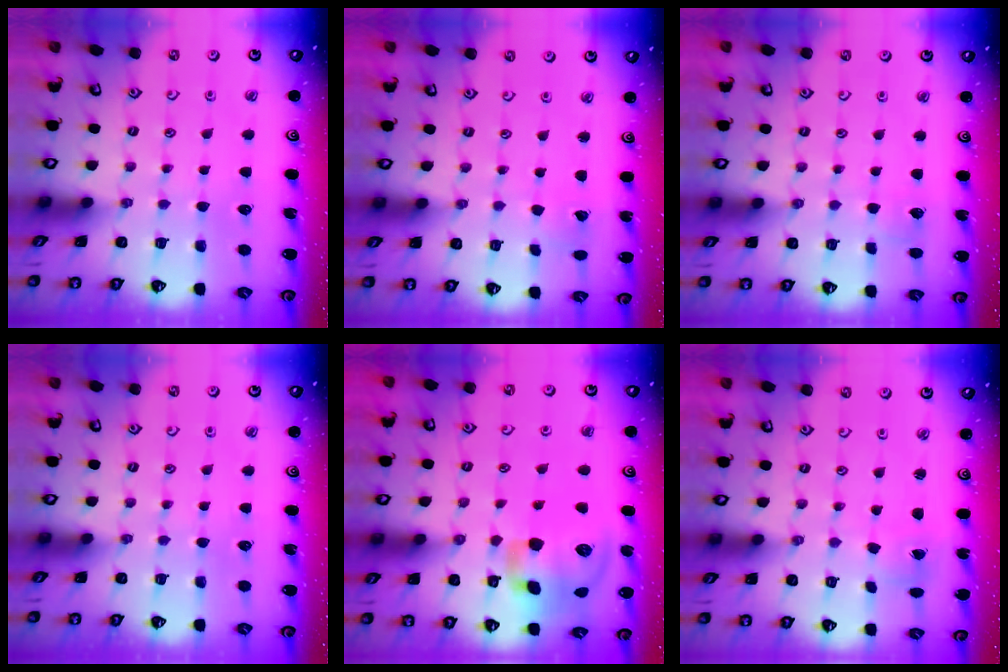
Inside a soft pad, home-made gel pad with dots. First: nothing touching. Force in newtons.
{"total": 1.4, "press": 1.4, "slide": 0.1}
{"total": 2.9, "press": 2.9, "slide": 0.3}
{"total": 0.0}
{"total": 17.5, "press": 17.3, "slide": 2.6}
{"total": 1.3, "press": 1.3, "slide": 0.1}